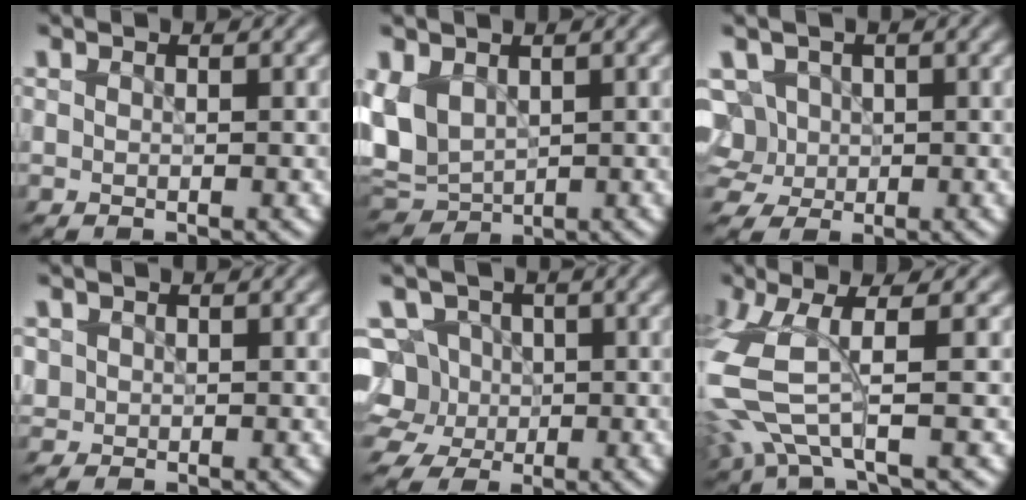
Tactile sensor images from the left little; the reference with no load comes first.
{"total": 5.0, "force": [1.1, 3.7, 3.3], "torque": [-0.076, 0.002, 0.017]}
{"total": 5.6, "force": [1.2, 4.9, 2.6], "torque": [-0.038, 0.032, 0.007]}
{"total": 1.0, "force": [0.3, 1.0, 0.0], "torque": [0.011, 0.001, 0.005]}
{"total": 7.6, "force": [0.9, 6.7, 3.5], "torque": [-0.057, 0.038, -0.025]}
{"total": 6.3, "force": [-0.3, 2.1, 5.9], "torque": [-0.161, -0.007, -0.007]}